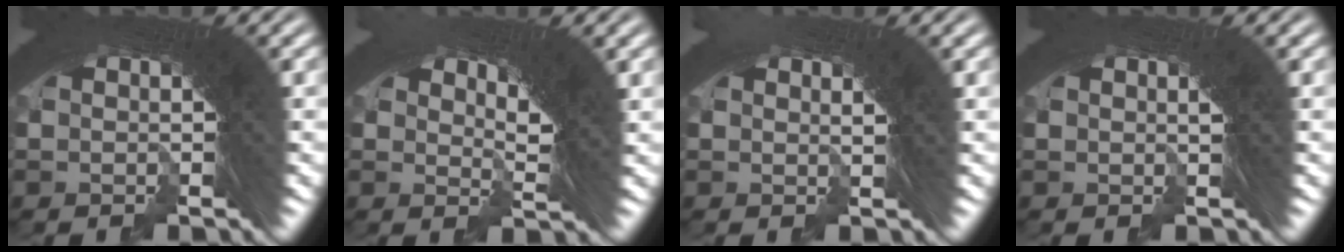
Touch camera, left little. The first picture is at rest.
{"total": 2.5, "force": [-0.4, 1.1, 2.2], "torque": [-0.049, -0.032, 0.004]}
{"total": 1.6, "force": [-1.4, 0.8, -0.3], "torque": [-0.016, -0.024, -0.018]}
{"total": 0.0}